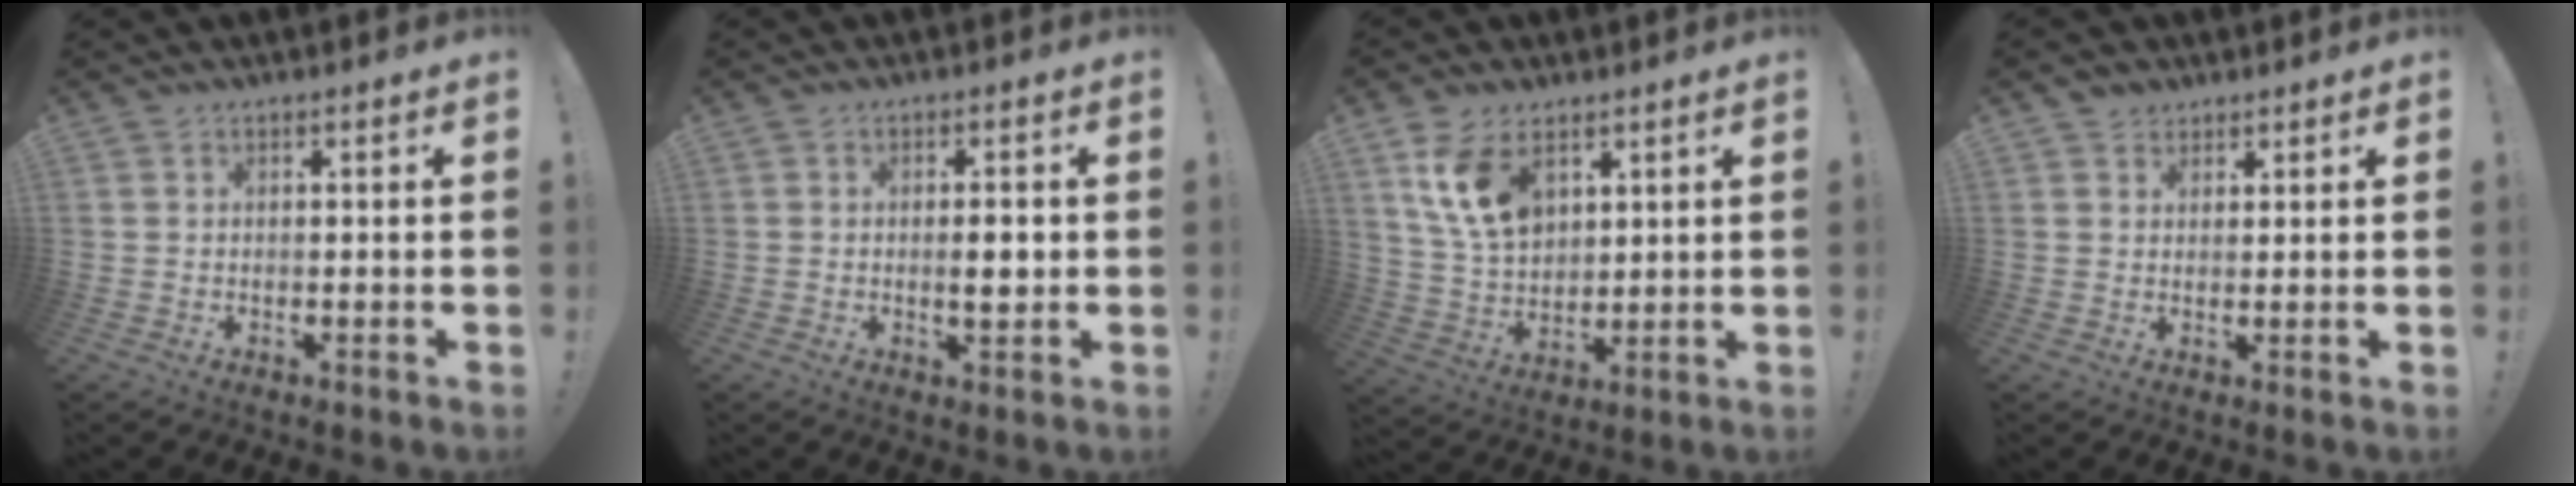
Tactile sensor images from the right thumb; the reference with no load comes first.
{"total": 3.7, "force": [-0.3, 1.1, 3.5], "torque": [-0.045, -0.002, -0.011]}
{"total": 12.4, "force": [6.3, 7.6, 7.6], "torque": [-0.149, -0.019, 0.121]}
{"total": 2.9, "force": [2.0, 2.0, 0.2], "torque": [-0.001, -0.007, 0.037]}